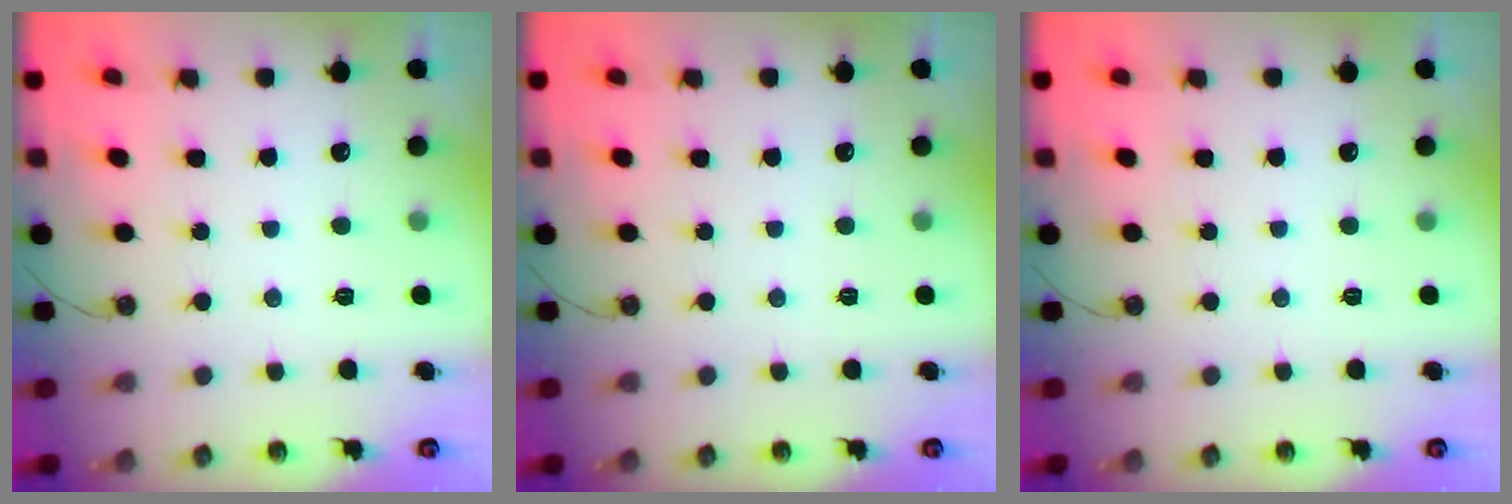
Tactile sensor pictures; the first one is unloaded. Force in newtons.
{"total": 0.0}
{"total": 0.0}